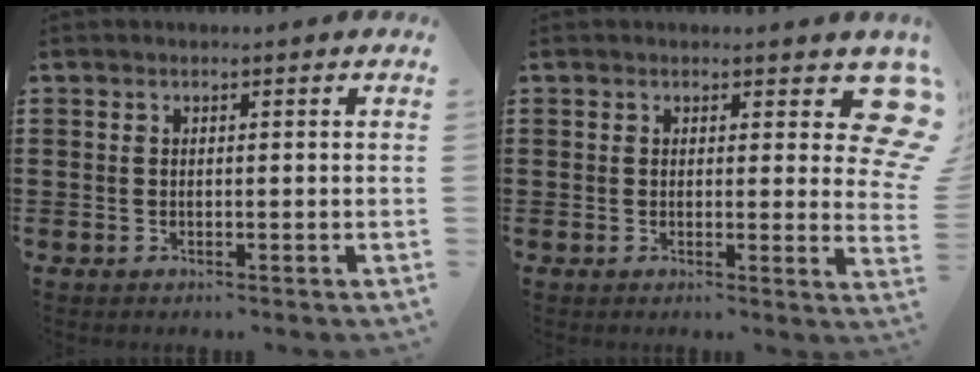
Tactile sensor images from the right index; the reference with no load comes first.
{"total": 5.2, "force": [3.0, 2.3, 3.7], "torque": [-0.033, -0.010, 0.045]}